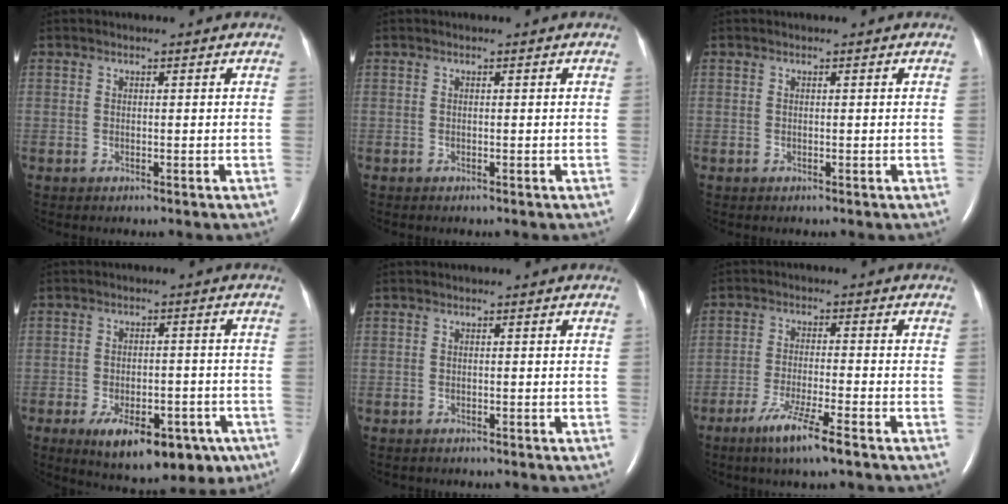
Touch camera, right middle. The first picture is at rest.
{"total": 0.0}
{"total": 0.0}
{"total": 15.2, "force": [-8.7, 7.5, 10.0], "torque": [-0.124, 0.004, -0.112]}
{"total": 0.7, "force": [-0.6, 0.3, 0.1], "torque": [-0.012, -0.001, -0.010]}
{"total": 7.8, "force": [-4.8, -0.4, 6.1], "torque": [-0.117, -0.020, -0.088]}